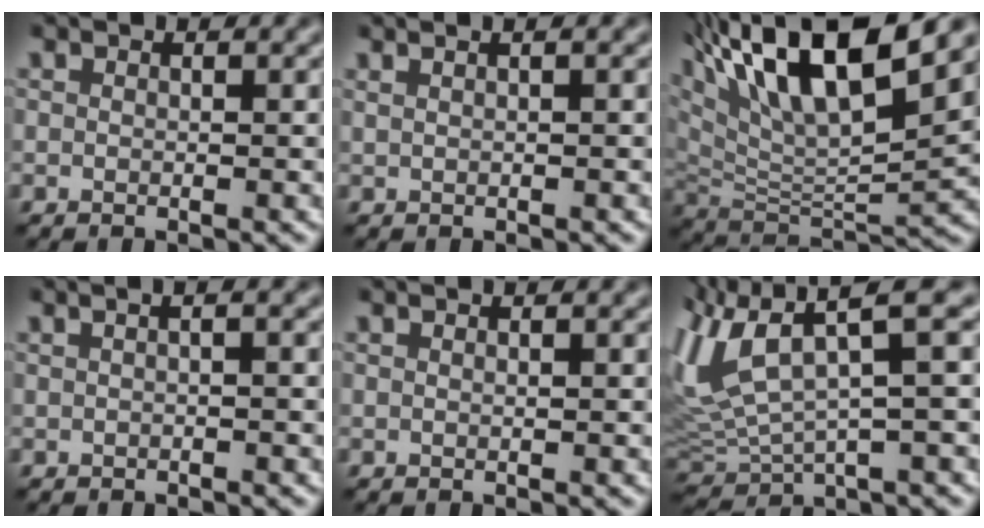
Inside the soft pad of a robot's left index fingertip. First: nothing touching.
{"total": 2.9, "force": [1.6, 1.5, 1.9], "torque": [-0.007, 0.012, -0.003]}
{"total": 14.3, "force": [8.1, 4.3, 11.0], "torque": [-0.200, 0.018, 0.143]}
{"total": 2.3, "force": [0.5, 1.1, 2.0], "torque": [-0.010, 0.003, -0.009]}
{"total": 0.0}
{"total": 8.3, "force": [2.4, 3.4, 7.2], "torque": [-0.167, 0.002, 0.047]}